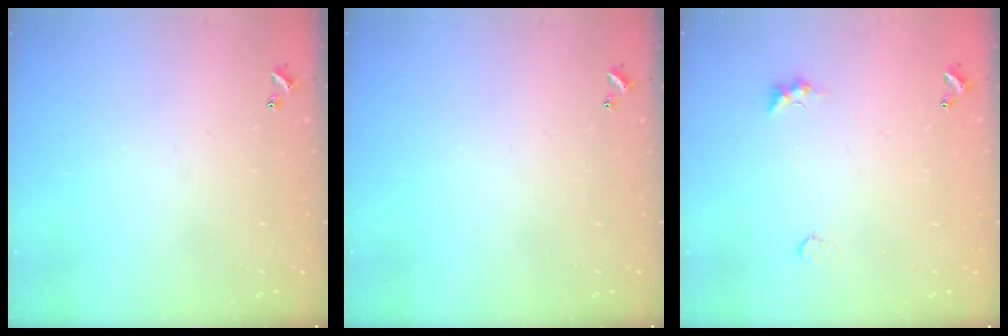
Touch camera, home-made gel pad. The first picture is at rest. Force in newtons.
{"total": 0.0}
{"total": 2.0, "press": 2.0, "slide": 0.5}